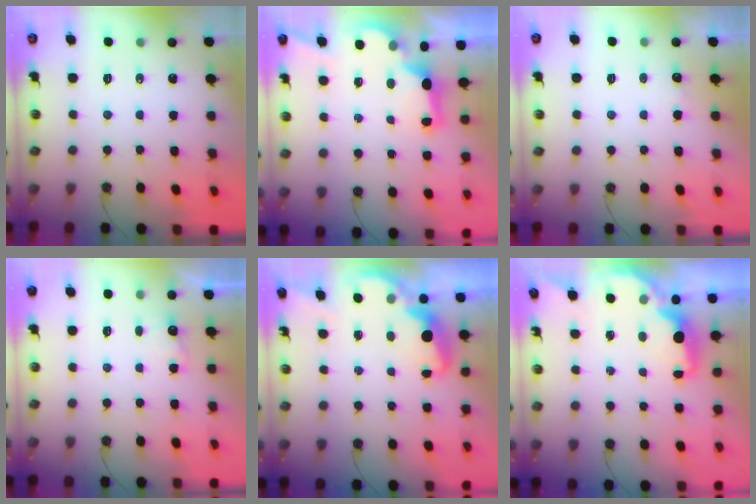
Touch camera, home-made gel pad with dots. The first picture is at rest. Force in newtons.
{"total": 2.9, "press": 2.7, "slide": 0.9}
{"total": 3.4, "press": 3.3, "slide": 0.8}
{"total": 2.9, "press": 2.8, "slide": 0.9}
{"total": 2.6, "press": 2.6, "slide": 0.5}
{"total": 2.4, "press": 2.3, "slide": 0.8}